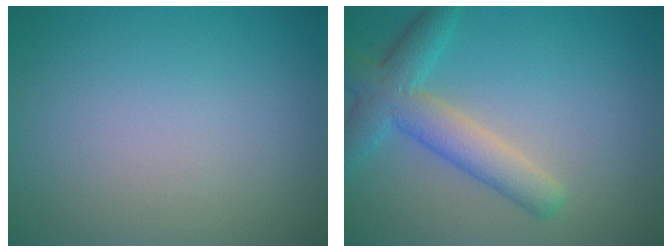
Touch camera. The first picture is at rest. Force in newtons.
{"total": 4.6, "press": 4.6, "slide": 0.2}